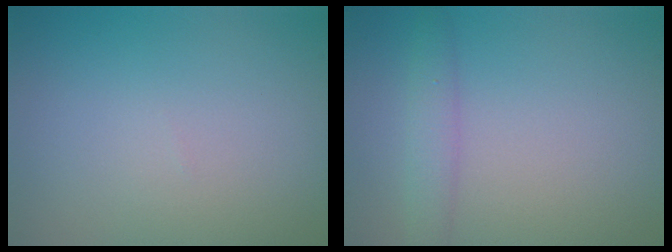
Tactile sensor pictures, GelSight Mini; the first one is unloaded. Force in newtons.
{"total": 2.2, "press": 2.2, "slide": 0.1}